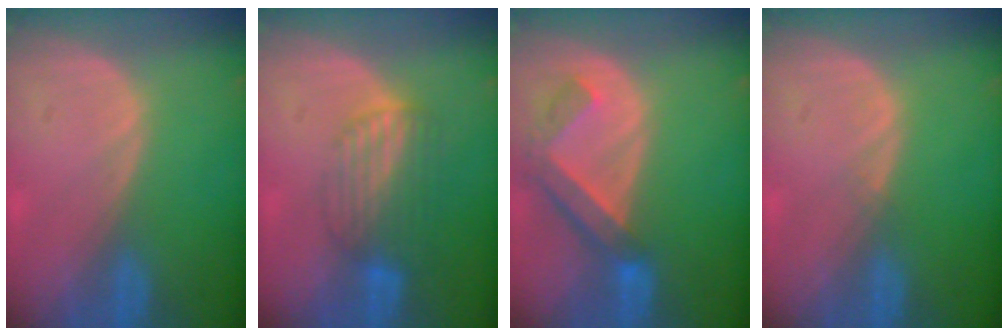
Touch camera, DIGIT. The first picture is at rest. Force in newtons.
{"total": 6.9, "press": 5.8, "slide": 3.8}
{"total": 6.5, "press": 5.8, "slide": 3.0}
{"total": 0.5, "press": 0.5, "slide": 0.1}